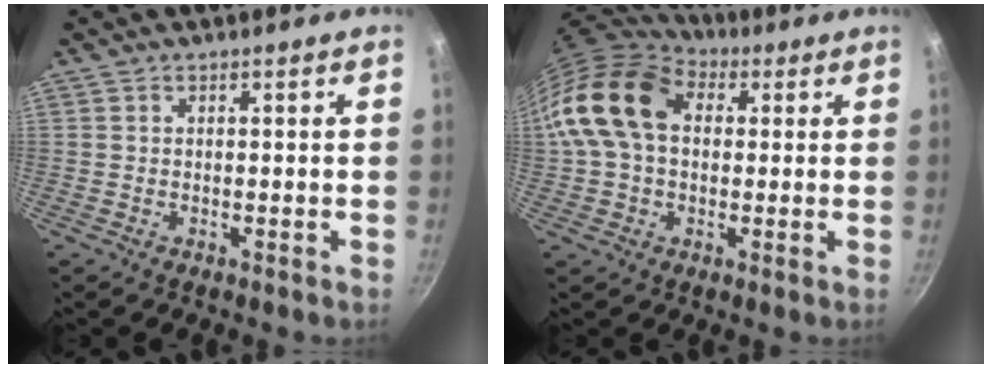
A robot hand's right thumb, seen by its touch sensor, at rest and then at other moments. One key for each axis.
{"total": 16.3, "fx": 2.5, "fy": 11.6, "fz": 11.2, "tx": -0.188, "ty": 0.029, "tz": 0.030}